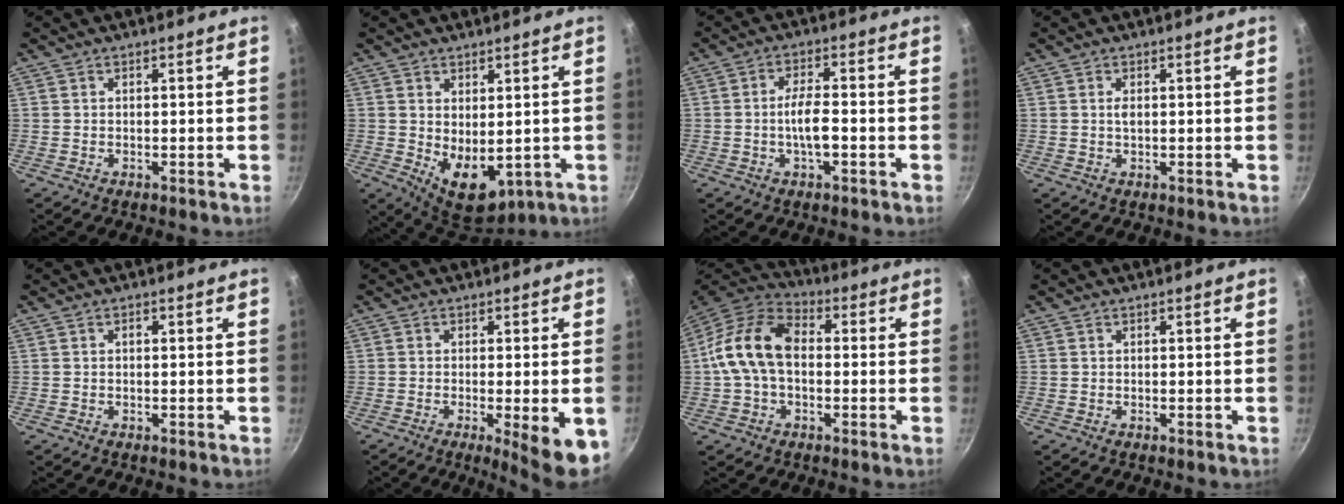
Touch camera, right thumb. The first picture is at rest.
{"total": 9.7, "force": [-1.1, 5.4, 8.0], "torque": [-0.108, -0.013, 0.008]}
{"total": 5.6, "force": [-1.2, 2.1, 5.0], "torque": [-0.092, 0.013, -0.024]}
{"total": 1.3, "force": [0.2, 0.6, 1.1], "torque": [-0.021, 0.000, 0.007]}
{"total": 0.6, "force": [0.0, 0.4, 0.4], "torque": [-0.004, 0.001, 0.000]}
{"total": 10.0, "force": [-3.8, 2.1, 9.0], "torque": [-0.114, -0.014, -0.049]}
{"total": 14.5, "force": [0.1, 9.4, 11.1], "torque": [-0.210, 0.039, -0.008]}
{"total": 0.0}